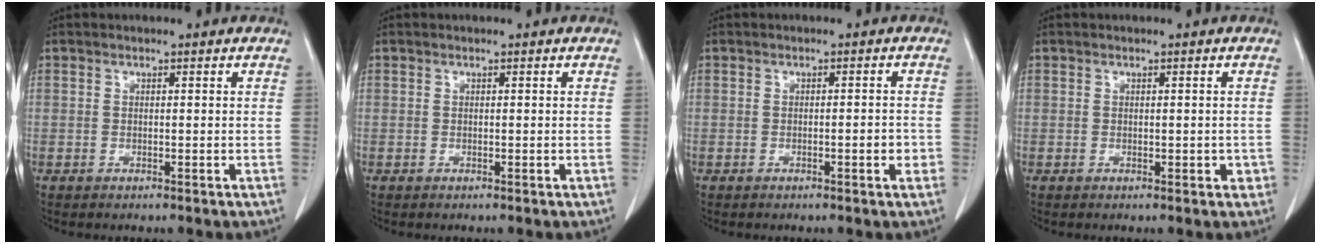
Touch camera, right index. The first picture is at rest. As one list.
[{"total": 0.0}, {"total": 2.1, "force": [-0.6, 0.5, 1.9], "torque": [-0.025, 0.001, -0.008]}, {"total": 1.7, "force": [-0.3, 1.1, 1.3], "torque": [-0.005, 0.003, 0.000]}]